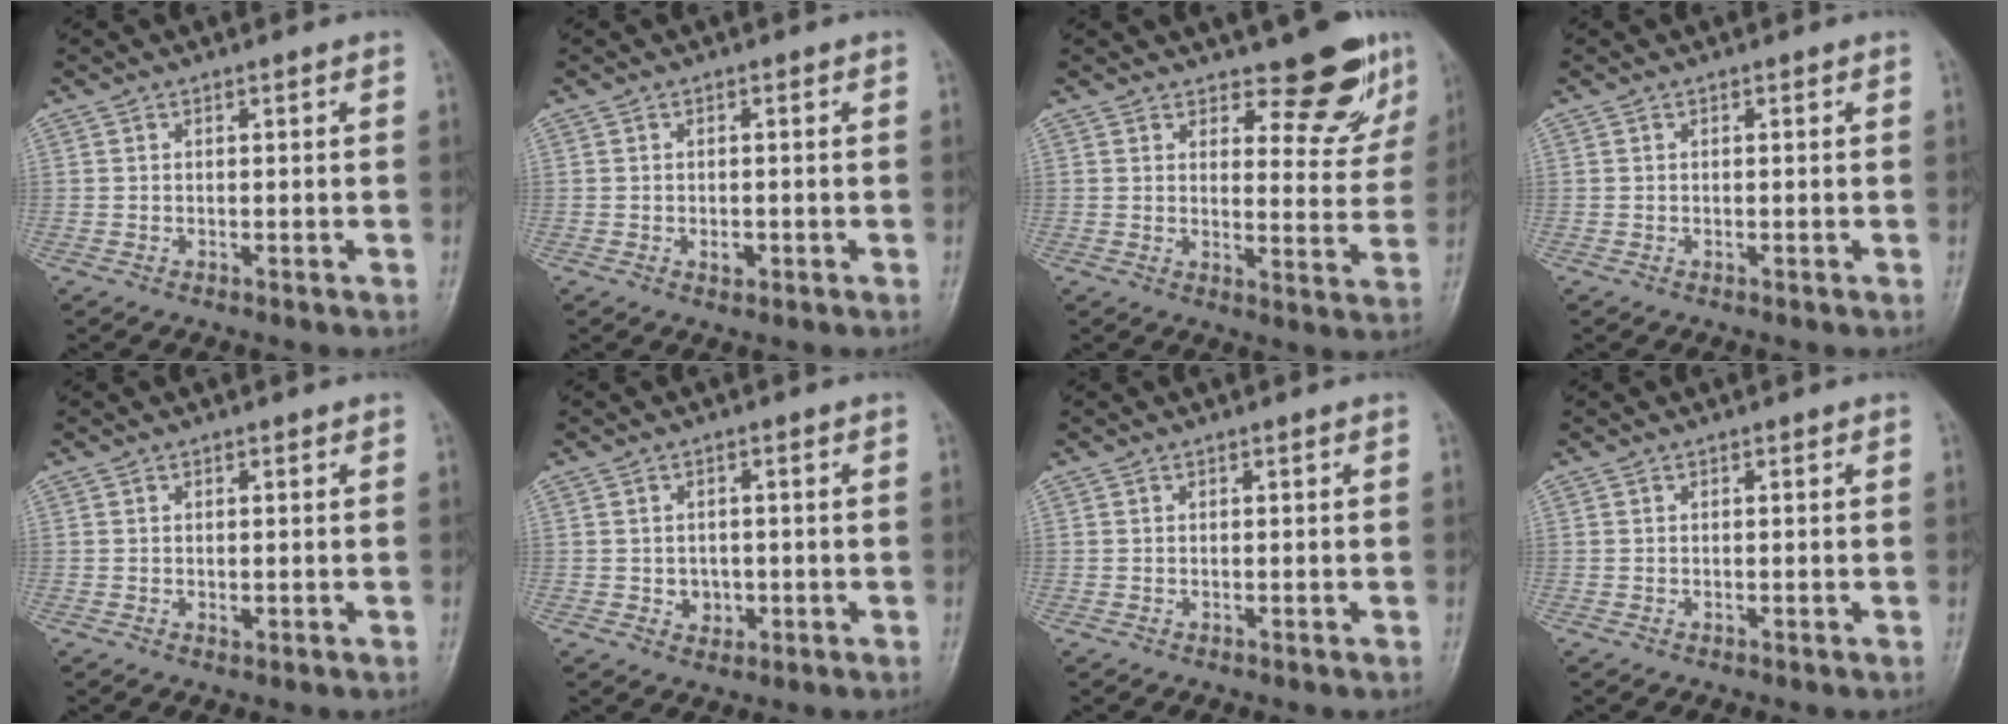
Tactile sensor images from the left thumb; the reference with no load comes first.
{"total": 1.6, "force": [-0.5, 1.1, 1.1], "torque": [-0.011, 0.001, -0.006]}
{"total": 9.5, "force": [7.2, 3.7, 4.8], "torque": [-0.027, -0.058, 0.096]}
{"total": 0.0}
{"total": 0.9, "force": [0.1, 0.6, 0.6], "torque": [-0.007, -0.002, 0.001]}
{"total": 3.0, "force": [-0.5, 2.7, 1.4], "torque": [-0.005, 0.002, -0.001]}
{"total": 0.0}
{"total": 0.0}